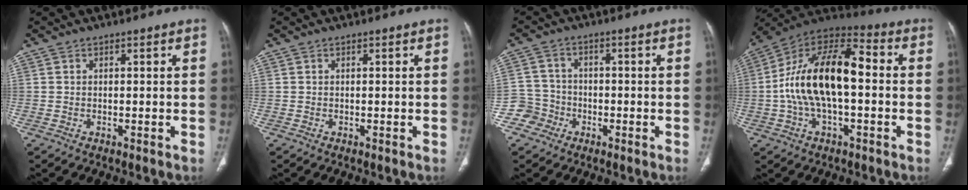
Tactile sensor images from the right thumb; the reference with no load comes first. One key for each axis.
{"total": 0.0}
{"total": 5.1, "fx": -2.5, "fy": 4.4, "fz": -0.4, "tx": 0.036, "ty": 0.026, "tz": -0.052}
{"total": 19.1, "fx": -0.6, "fy": 9.2, "fz": 16.8, "tx": -0.303, "ty": 0.044, "tz": -0.017}